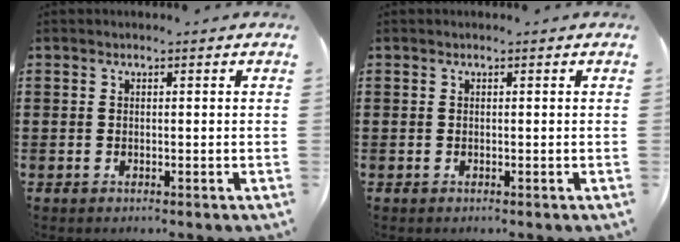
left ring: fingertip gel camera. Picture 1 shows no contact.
{"total": 0.0}